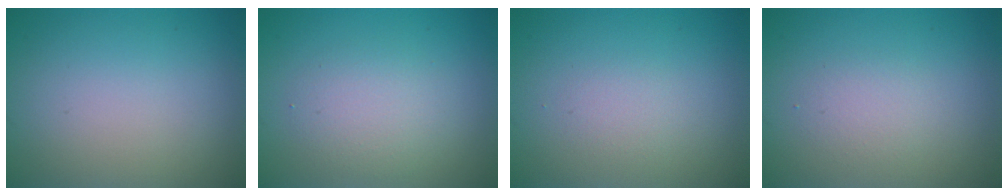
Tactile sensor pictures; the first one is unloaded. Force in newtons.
{"total": 2.6, "press": 2.6, "slide": 0.1}
{"total": 1.1, "press": 1.1, "slide": 0.0}
{"total": 1.5, "press": 1.5, "slide": 0.2}